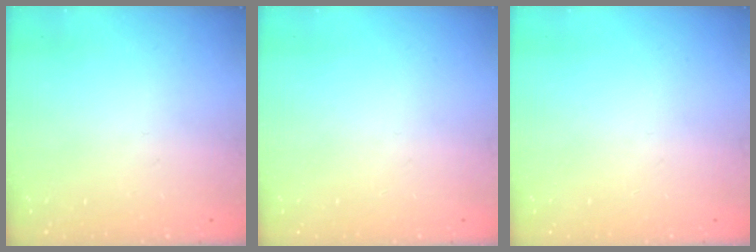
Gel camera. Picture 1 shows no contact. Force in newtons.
{"total": 0.0}
{"total": 0.0}